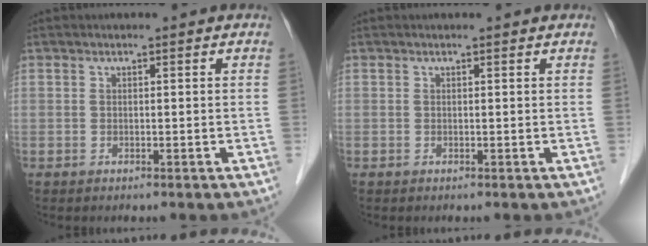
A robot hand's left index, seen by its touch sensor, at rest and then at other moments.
{"total": 1.4, "force": [1.3, 0.4, 0.3], "torque": [-0.013, 0.015, 0.011]}